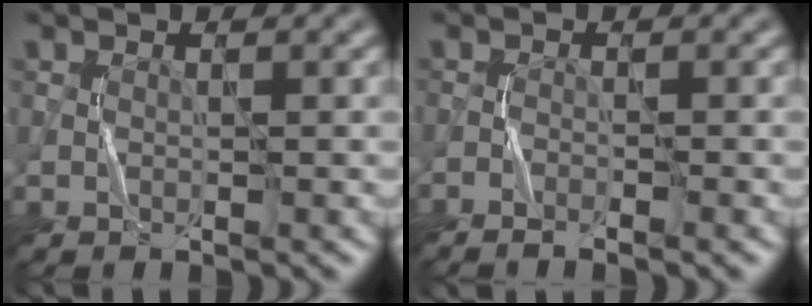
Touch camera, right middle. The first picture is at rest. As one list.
[{"total": 2.4, "force": [-1.9, 0.2, 1.4], "torque": [-0.040, 0.000, -0.037]}]